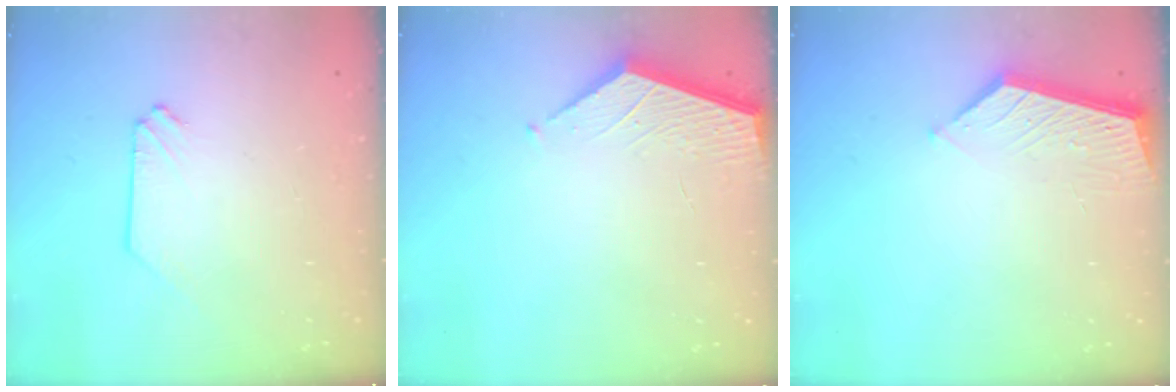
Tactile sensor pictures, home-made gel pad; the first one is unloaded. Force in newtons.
{"total": 2.1, "press": 2.1, "slide": 0.2}
{"total": 6.1, "press": 6.1, "slide": 0.2}